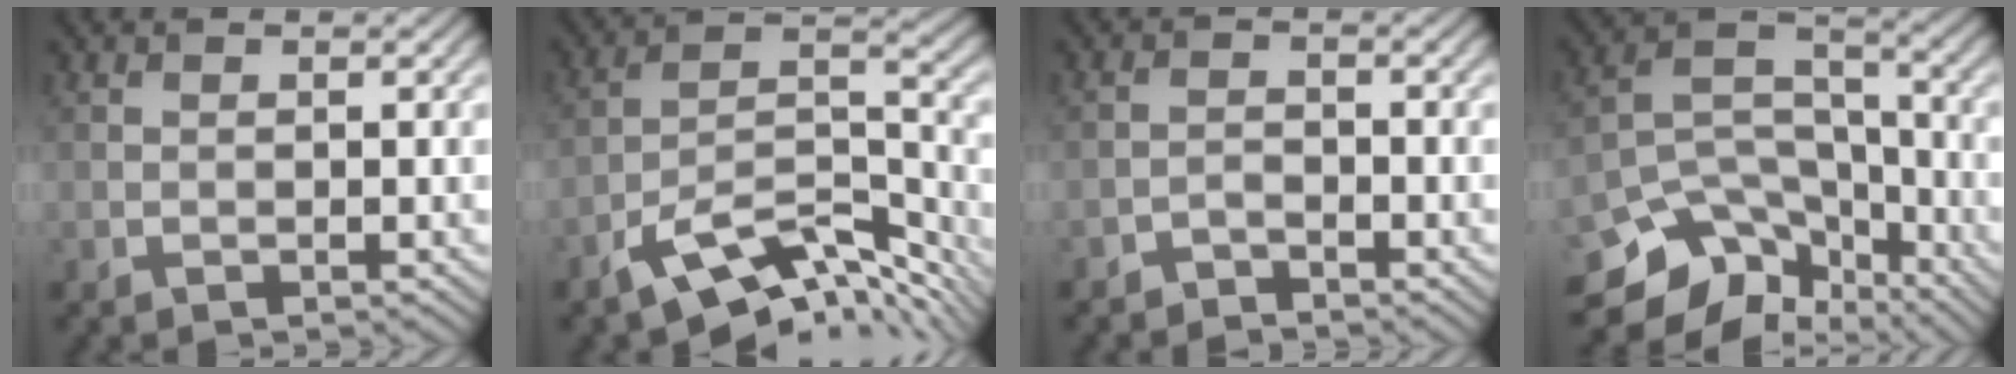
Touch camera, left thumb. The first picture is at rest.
{"total": 12.6, "force": [-8.8, 4.4, 7.8], "torque": [-0.135, -0.006, -0.156]}
{"total": 1.8, "force": [-1.7, 0.4, 0.4], "torque": [-0.002, 0.005, -0.038]}
{"total": 12.4, "force": [-8.9, 6.7, 5.4], "torque": [-0.114, -0.016, -0.149]}